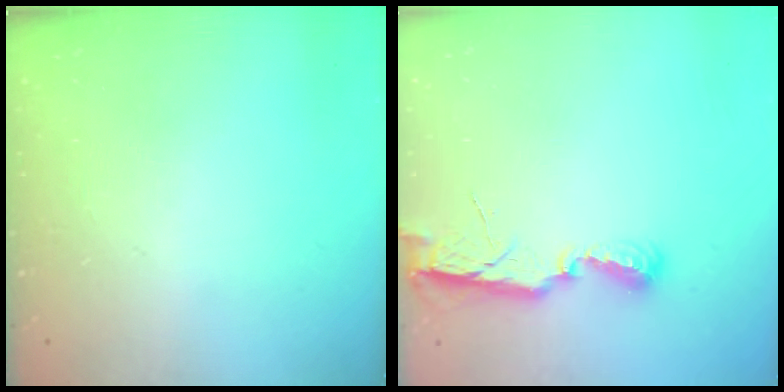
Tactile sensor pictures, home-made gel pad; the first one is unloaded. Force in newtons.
{"total": 7.0, "press": 7.0, "slide": 0.5}